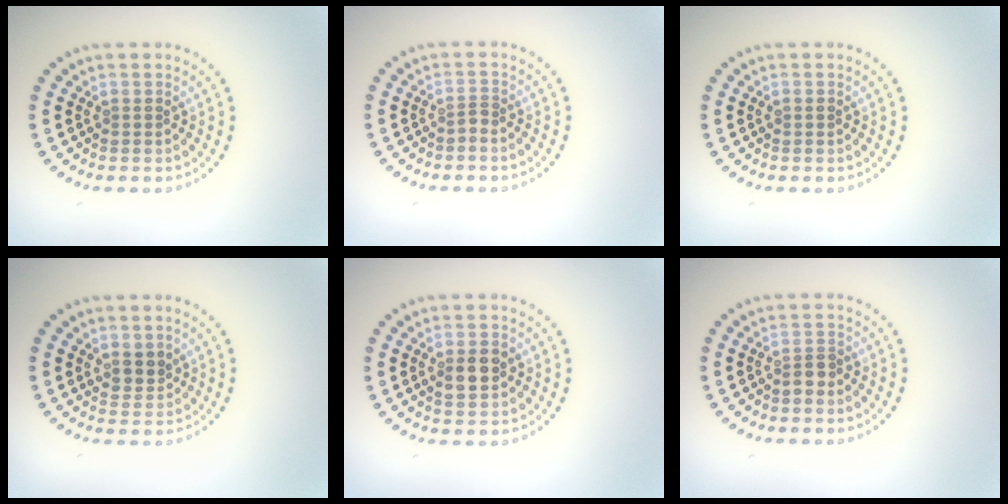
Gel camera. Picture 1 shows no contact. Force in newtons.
{"total": 0.6, "press": 0.3, "slide": 0.5}
{"total": 0.6, "press": 0.6, "slide": 0.1}
{"total": 1.7, "press": 1.5, "slide": 0.8}
{"total": 2.7, "press": 2.7, "slide": 0.2}
{"total": 1.7, "press": 1.4, "slide": 0.9}